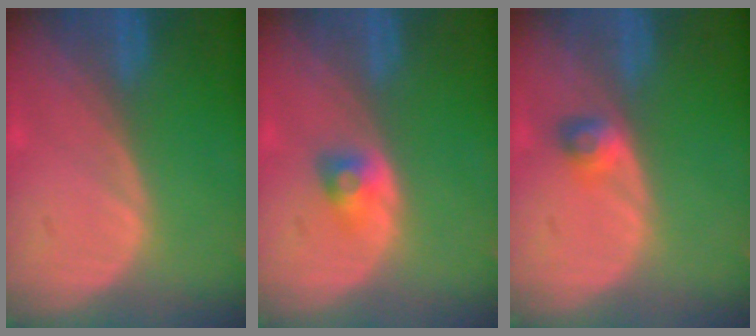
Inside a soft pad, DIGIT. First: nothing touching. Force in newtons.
{"total": 2.6, "press": 2.3, "slide": 1.2}
{"total": 2.6, "press": 2.3, "slide": 1.2}